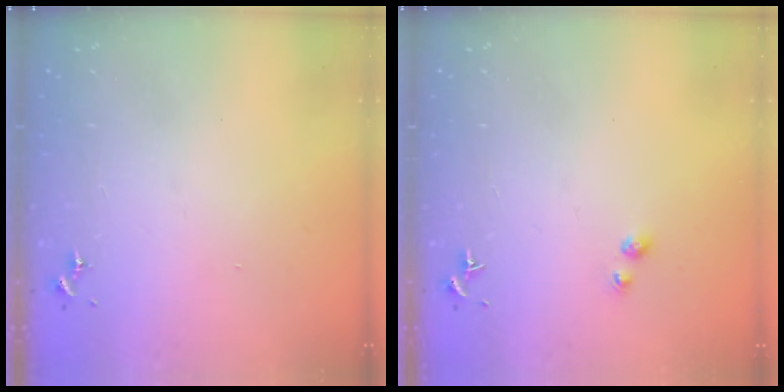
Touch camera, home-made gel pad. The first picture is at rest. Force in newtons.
{"total": 2.7, "press": 2.7, "slide": 0.2}